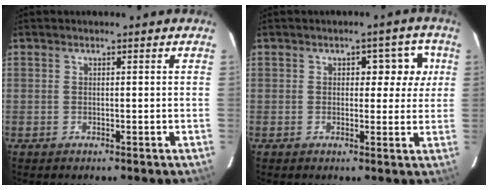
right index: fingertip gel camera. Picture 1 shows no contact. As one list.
[{"total": 5.3, "force": [1.4, 2.9, 4.2], "torque": [-0.035, 0.022, 0.016]}]